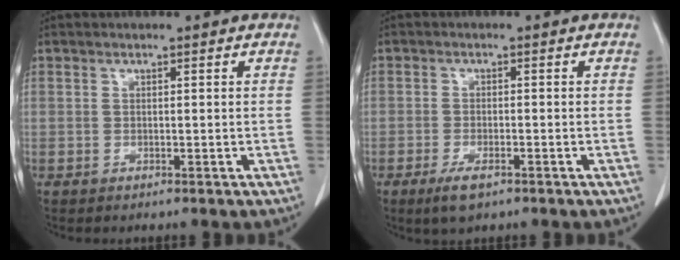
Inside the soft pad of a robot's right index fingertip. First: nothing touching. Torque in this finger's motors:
{"motor_torque": [0.39, -0.46, 0.23, 0.05]}